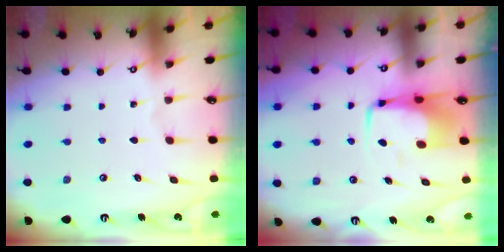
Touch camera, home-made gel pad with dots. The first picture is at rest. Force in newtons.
{"total": 6.5, "press": 6.4, "slide": 1.3}